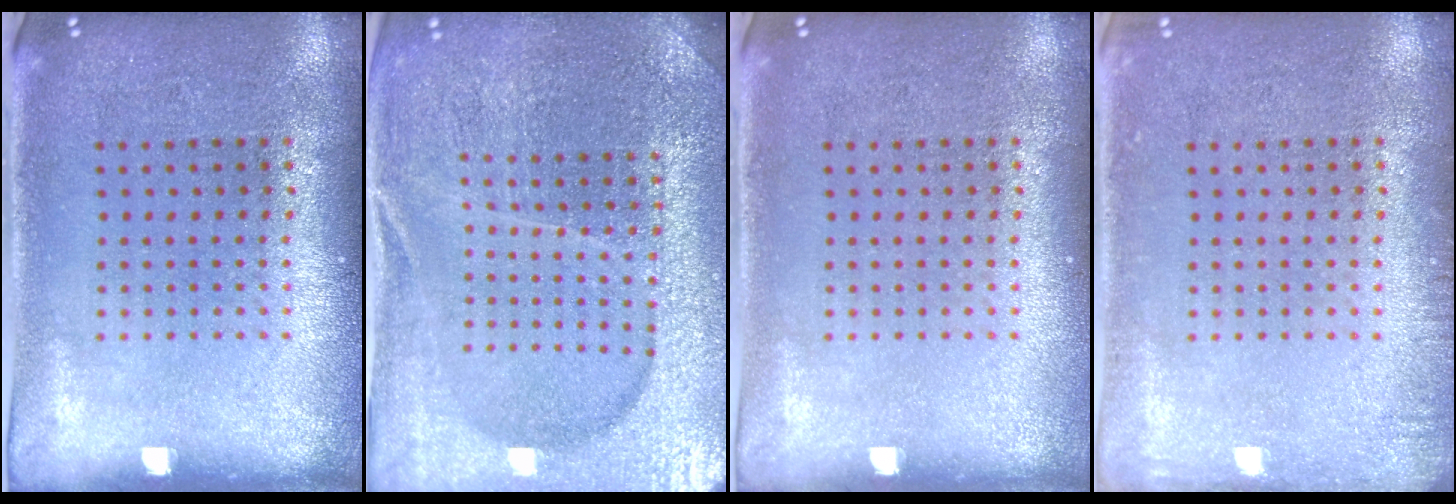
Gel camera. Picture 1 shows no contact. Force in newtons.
{"total": 4.9, "press": 4.5, "slide": 1.9}
{"total": 0.0}
{"total": 1.3, "press": 1.2, "slide": 0.2}